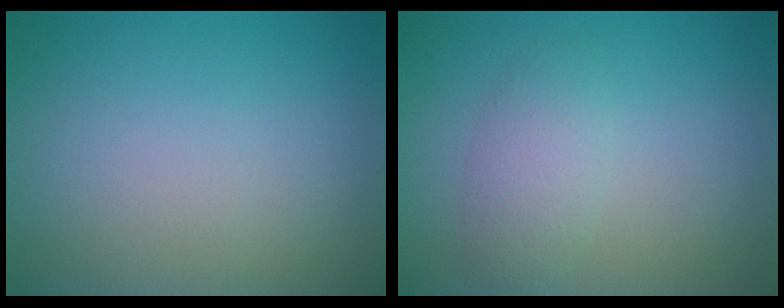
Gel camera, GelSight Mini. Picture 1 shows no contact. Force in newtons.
{"total": 2.4, "press": 2.4, "slide": 0.1}